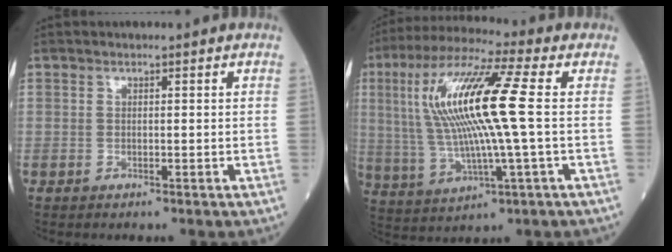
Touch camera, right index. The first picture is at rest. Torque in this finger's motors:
{"motor_torque": [1.89, 0.25, 1.05, 0.21]}